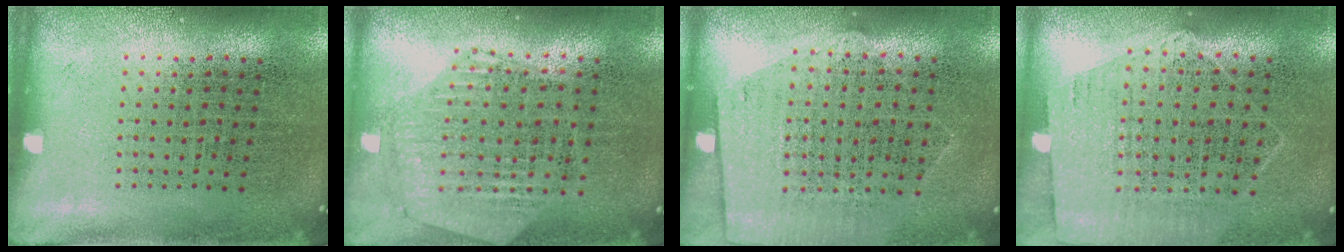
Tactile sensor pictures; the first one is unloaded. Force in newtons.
{"total": 1.1, "press": 1.1, "slide": 0.3}
{"total": 1.2, "press": 1.0, "slide": 0.6}
{"total": 1.2, "press": 1.1, "slide": 0.6}